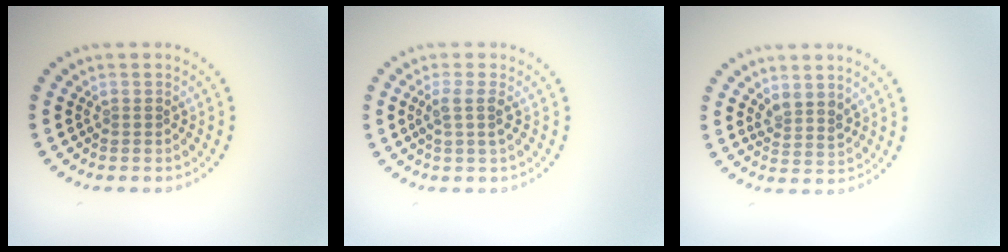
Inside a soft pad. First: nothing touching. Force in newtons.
{"total": 1.9, "press": 1.5, "slide": 1.2}
{"total": 2.0, "press": 1.6, "slide": 1.2}